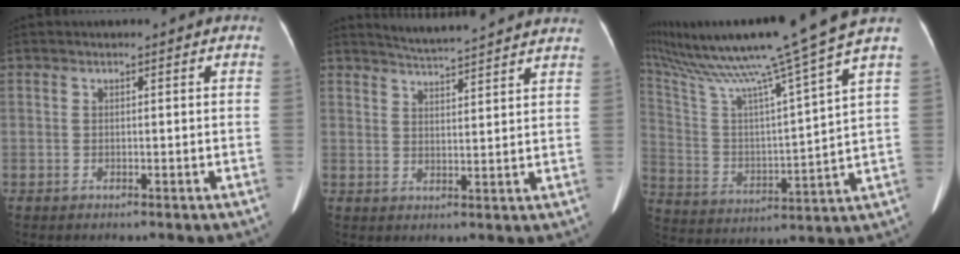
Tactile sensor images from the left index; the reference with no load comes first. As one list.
[{"total": 11.4, "force": [10.8, -0.1, 3.7], "torque": [-0.063, 0.012, 0.138]}, {"total": 23.1, "force": [18.6, -2.3, 13.4], "torque": [-0.254, -0.022, 0.308]}]